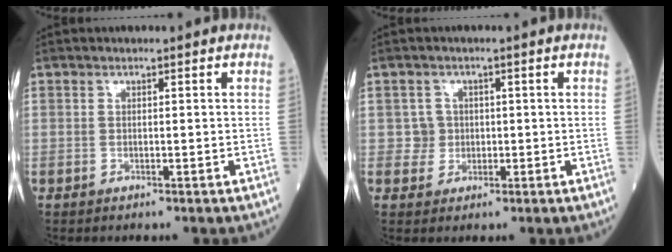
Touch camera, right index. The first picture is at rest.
{"total": 2.6, "force": [0.2, 2.6, 0.0], "torque": [0.009, 0.005, 0.003]}